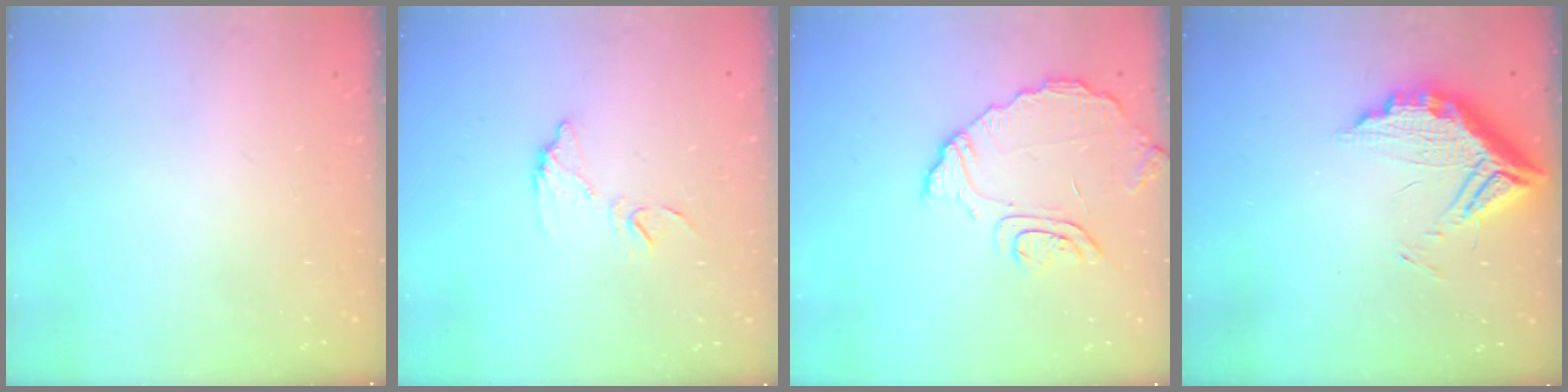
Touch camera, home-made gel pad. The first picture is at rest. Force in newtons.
{"total": 7.6, "press": 7.6, "slide": 0.1}
{"total": 9.0, "press": 9.0, "slide": 1.1}
{"total": 13.0, "press": 12.9, "slide": 1.5}